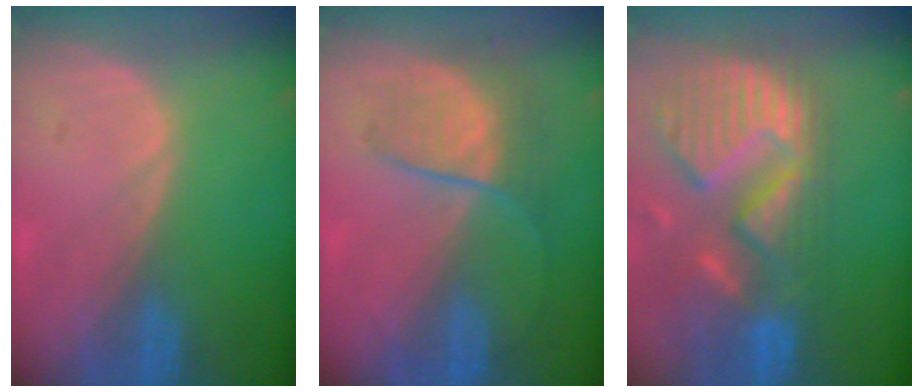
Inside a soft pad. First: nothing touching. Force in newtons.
{"total": 6.3, "press": 5.9, "slide": 2.3}
{"total": 14.0, "press": 11.6, "slide": 7.7}